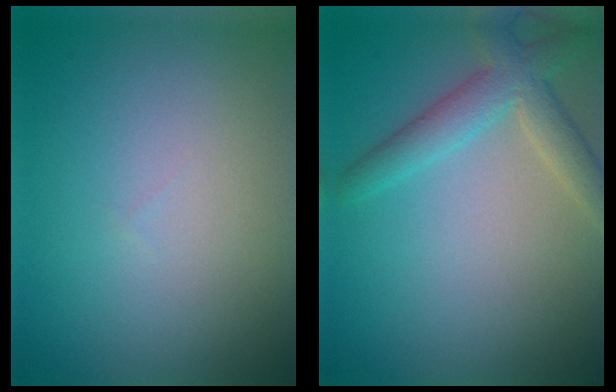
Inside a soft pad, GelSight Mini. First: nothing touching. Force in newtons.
{"total": 3.8, "press": 3.8, "slide": 0.3}